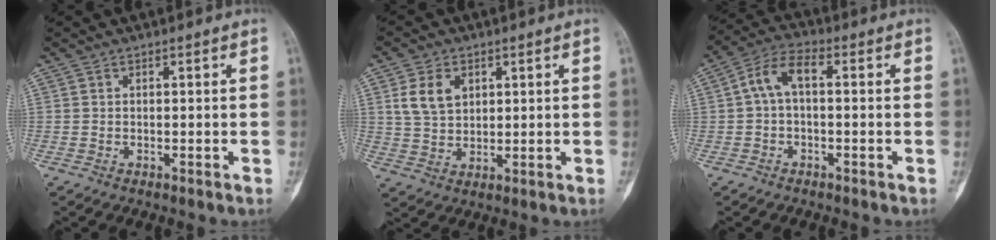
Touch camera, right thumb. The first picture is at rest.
{"total": 6.7, "force": [2.4, 4.7, 4.2], "torque": [-0.064, -0.009, 0.050]}
{"total": 6.2, "force": [0.2, 3.0, 5.5], "torque": [-0.108, 0.025, -0.009]}